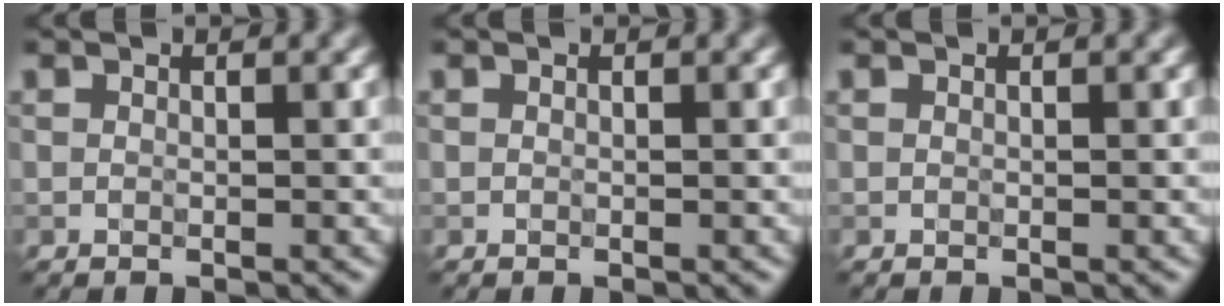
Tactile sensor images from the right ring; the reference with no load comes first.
{"total": 0.0}
{"total": 0.0}